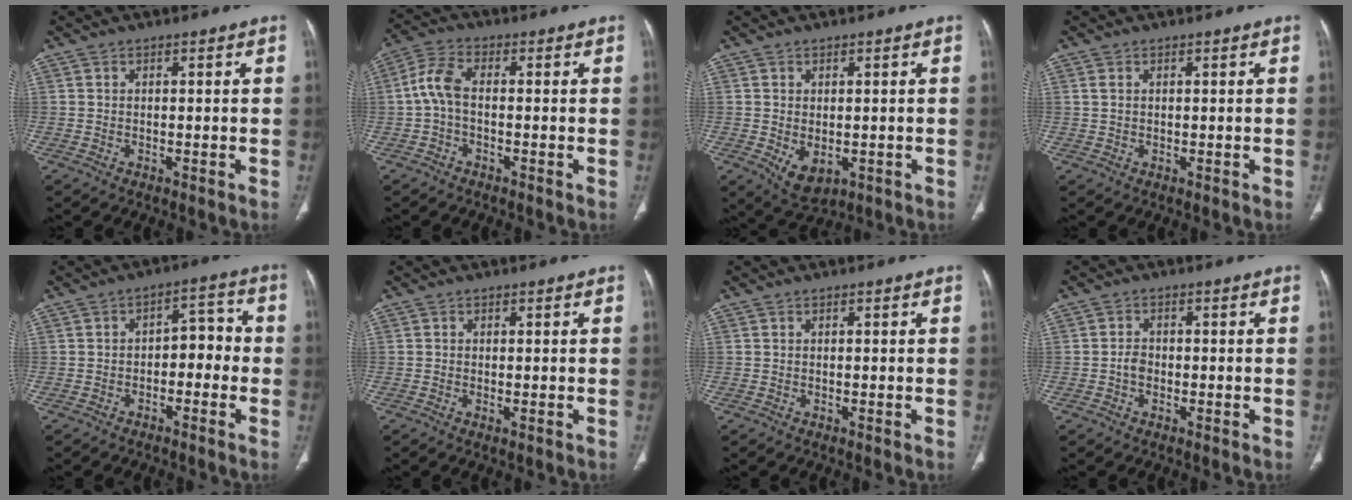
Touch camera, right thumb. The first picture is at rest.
{"total": 5.8, "force": [-0.6, 3.0, 4.9], "torque": [-0.108, 0.020, -0.021]}
{"total": 5.4, "force": [-1.1, 3.4, 4.0], "torque": [-0.061, -0.010, 0.000]}
{"total": 1.1, "force": [0.4, 0.7, 0.8], "torque": [-0.023, 0.005, 0.013]}
{"total": 6.2, "force": [-1.7, 3.9, 4.5], "torque": [-0.038, 0.038, -0.033]}
{"total": 0.8, "force": [-0.3, 0.3, 0.7], "torque": [-0.016, -0.003, -0.004]}
{"total": 0.0}
{"total": 2.1, "force": [-0.6, 1.5, 1.2], "torque": [-0.017, 0.009, -0.015]}